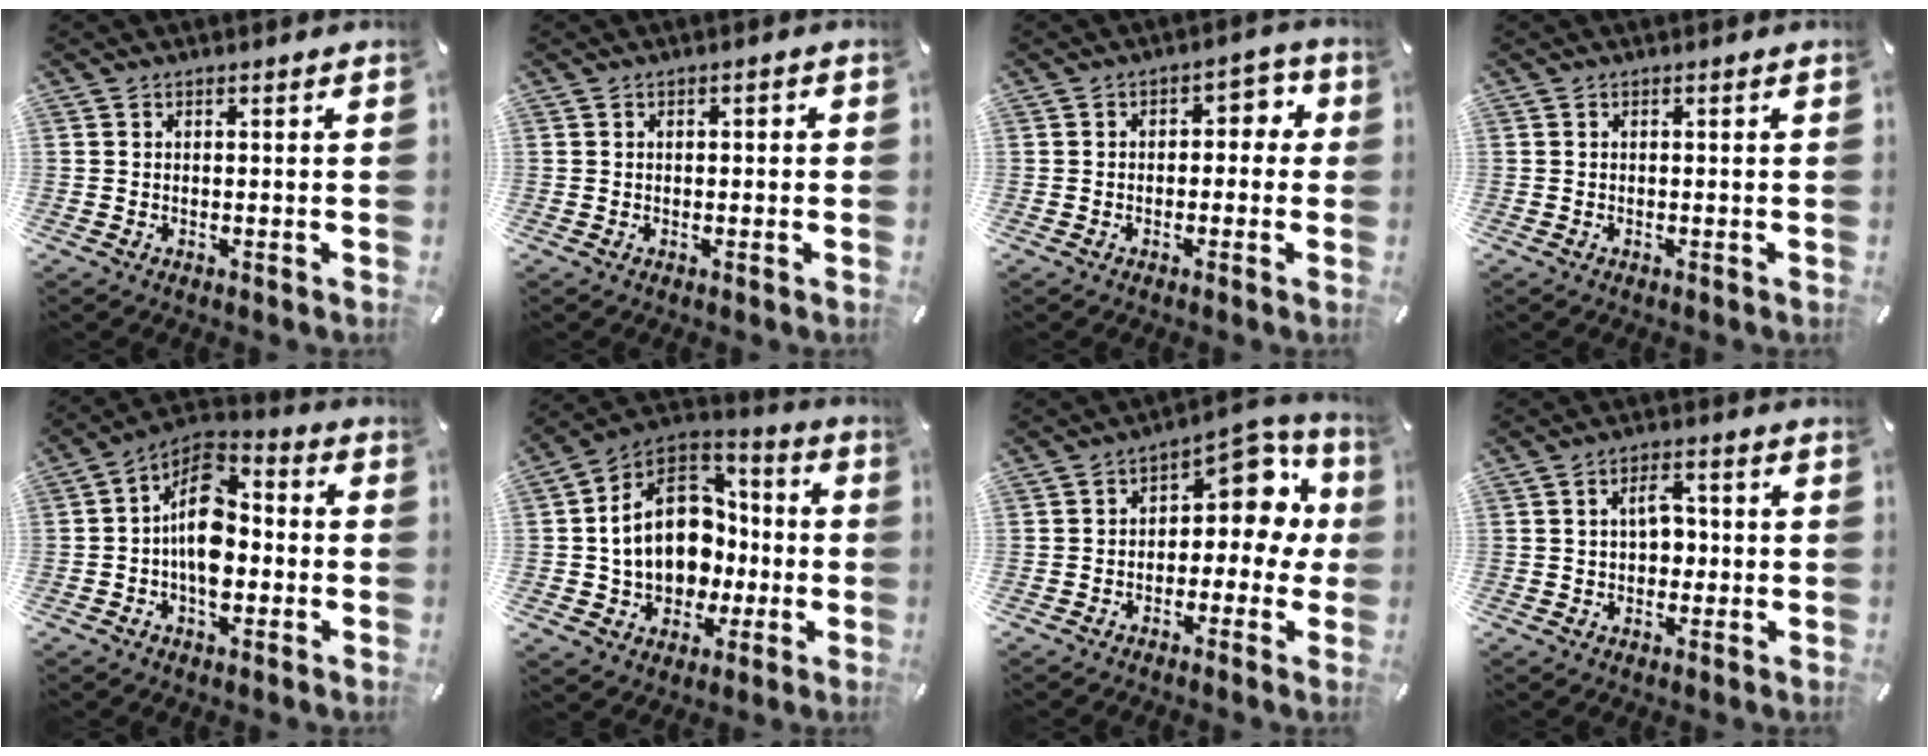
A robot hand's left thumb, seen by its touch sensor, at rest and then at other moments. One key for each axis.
{"total": 0.8, "fx": -0.2, "fy": 0.5, "fz": 0.6, "tx": -0.010, "ty": 0.004, "tz": -0.006}
{"total": 4.3, "fx": -0.3, "fy": 3.2, "fz": 2.9, "tx": -0.029, "ty": 0.006, "tz": -0.020}
{"total": 0.0}
{"total": 12.9, "fx": -1.8, "fy": 8.3, "fz": 9.7, "tx": -0.181, "ty": 0.003, "tz": -0.030}
{"total": 17.4, "fx": -0.4, "fy": 14.4, "fz": 9.8, "tx": -0.205, "ty": 0.003, "tz": -0.003}
{"total": 10.6, "fx": 3.6, "fy": 6.4, "fz": 7.6, "tx": -0.094, "ty": -0.030, "tz": 0.062}
{"total": 5.9, "fx": 0.3, "fy": 3.8, "fz": 4.4, "tx": -0.062, "ty": 0.002, "tz": -0.002}